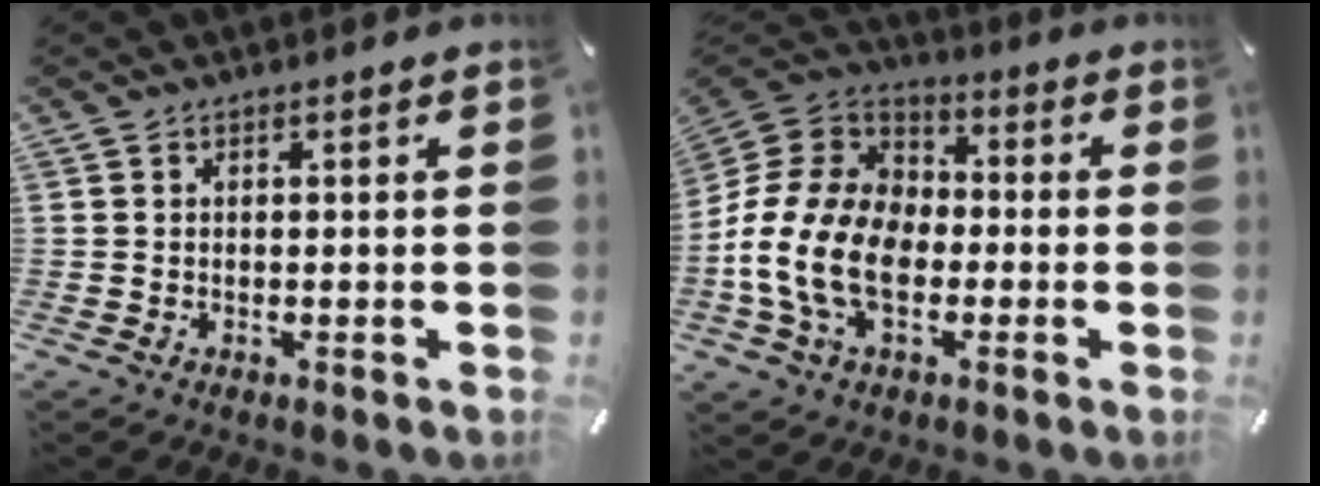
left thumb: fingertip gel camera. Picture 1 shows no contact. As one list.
[{"total": 16.5, "force": [-5.1, 11.8, 10.3], "torque": [-0.229, 0.031, -0.094]}]